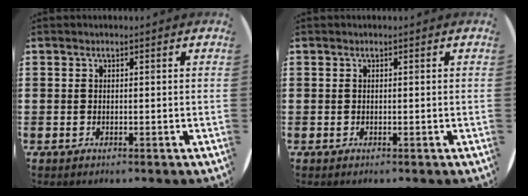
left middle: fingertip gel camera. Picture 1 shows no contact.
{"total": 0.0}